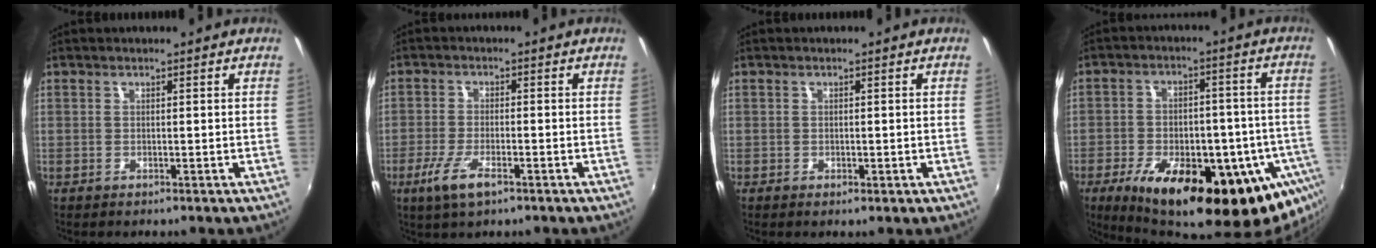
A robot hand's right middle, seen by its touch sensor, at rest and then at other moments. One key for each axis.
{"total": 6.1, "fx": -3.4, "fy": 1.7, "fz": 4.8, "tx": -0.112, "ty": -0.014, "tz": -0.066}
{"total": 0.9, "fx": -0.4, "fy": 0.6, "fz": 0.6, "tx": -0.008, "ty": -0.004, "tz": -0.007}
{"total": 27.3, "fx": -13.7, "fy": 12.3, "fz": 20.2, "tx": -0.326, "ty": -0.041, "tz": -0.178}